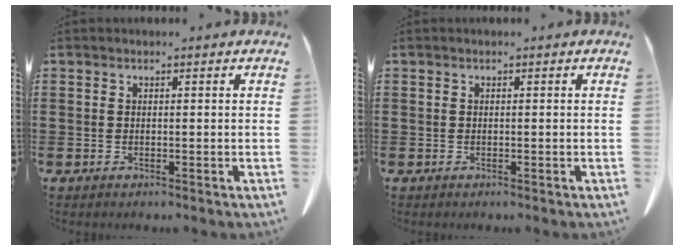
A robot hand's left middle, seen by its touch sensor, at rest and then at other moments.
{"total": 0.0}